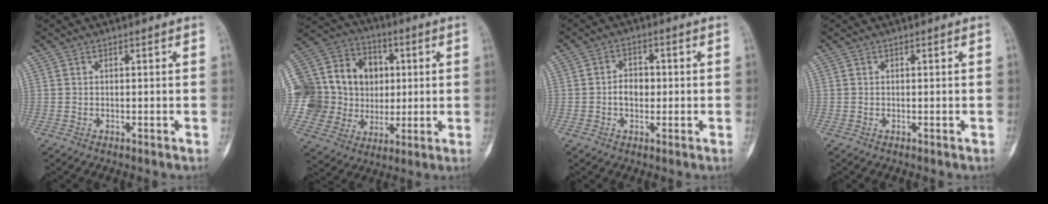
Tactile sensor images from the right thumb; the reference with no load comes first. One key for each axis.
{"total": 22.6, "fx": 1.7, "fy": 19.6, "fz": 11.1, "tx": -0.191, "ty": 0.043, "tz": 0.050}
{"total": 4.1, "fx": -0.4, "fy": 3.1, "fz": 2.7, "tx": -0.025, "ty": 0.013, "tz": -0.013}
{"total": 0.0}